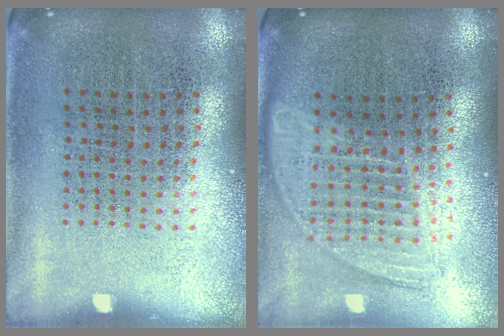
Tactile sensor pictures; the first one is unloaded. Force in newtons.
{"total": 1.7, "press": 1.4, "slide": 0.9}